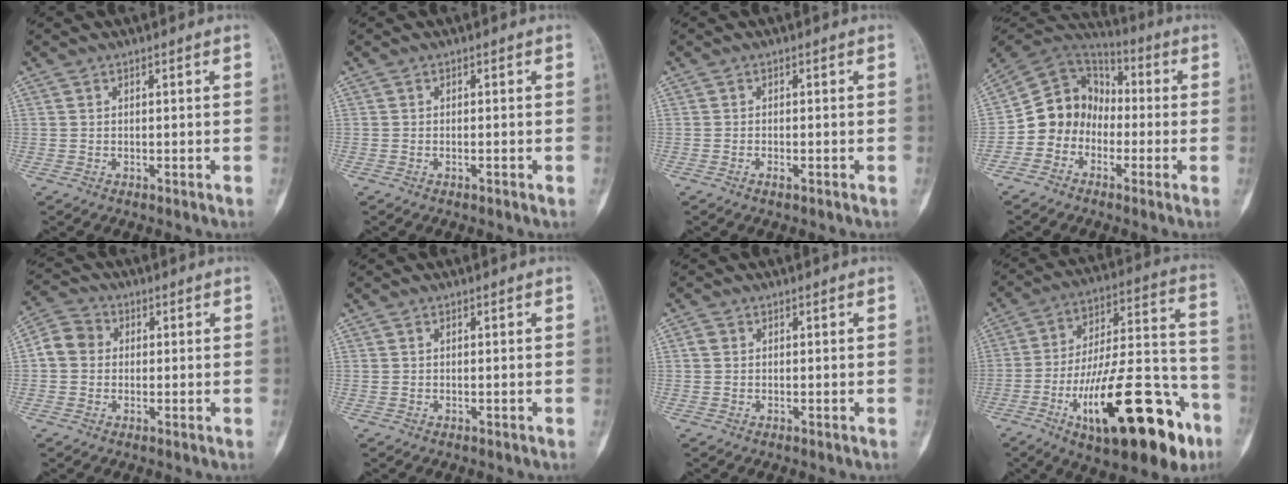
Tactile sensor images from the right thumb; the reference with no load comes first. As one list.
[{"total": 0.7, "force": [-0.3, 0.1, 0.6], "torque": [-0.013, 0.001, -0.005]}, {"total": 1.1, "force": [-0.6, 0.4, 0.8], "torque": [-0.015, 0.001, -0.011]}, {"total": 11.7, "force": [-3.3, 10.3, 4.5], "torque": [-0.051, 0.072, -0.072]}, {"total": 5.8, "force": [0.2, 5.2, 2.6], "torque": [-0.037, 0.016, -0.008]}, {"total": 0.0}, {"total": 1.2, "force": [0.2, 1.0, 0.5], "torque": [-0.008, 0.003, 0.002]}, {"total": 29.8, "force": [-13.4, 10.6, 24.4], "torque": [-0.354, 0.069, -0.200]}]